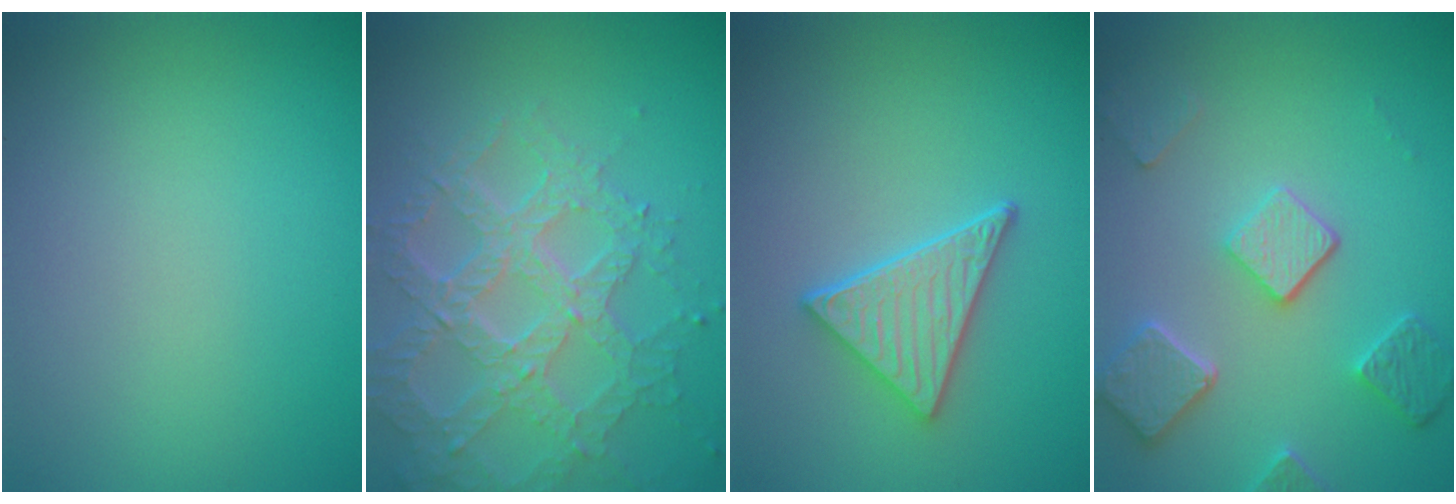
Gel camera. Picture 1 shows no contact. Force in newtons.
{"total": 7.2, "press": 5.3, "slide": 4.9}
{"total": 4.3, "press": 3.6, "slide": 2.3}
{"total": 5.2, "press": 4.0, "slide": 3.3}